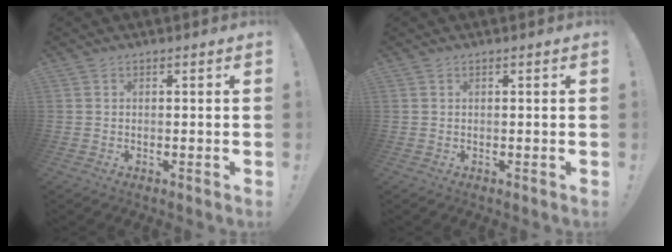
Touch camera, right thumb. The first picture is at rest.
{"total": 0.0}